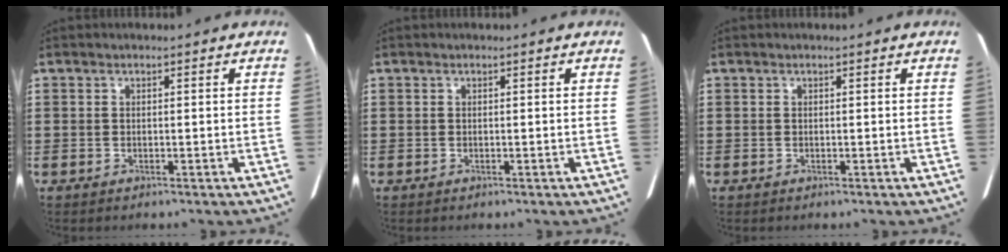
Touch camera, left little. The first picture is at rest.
{"total": 0.0}
{"total": 0.0}